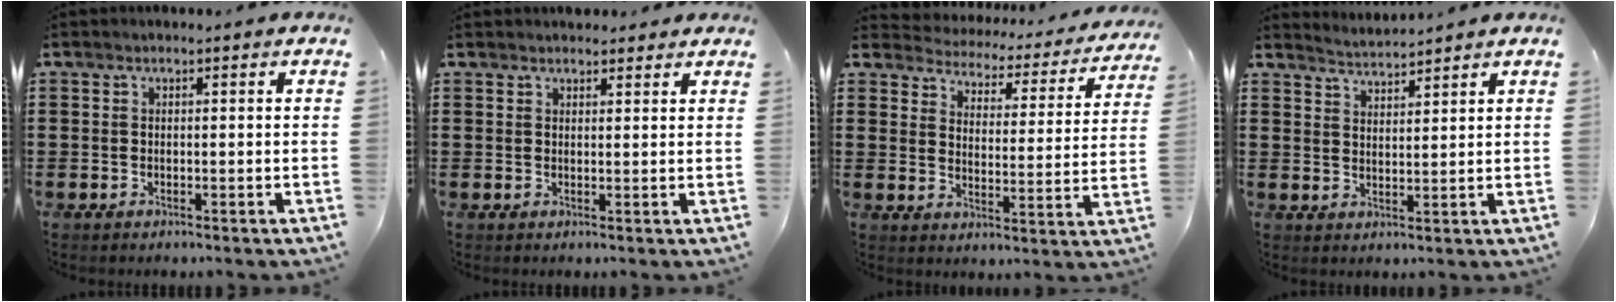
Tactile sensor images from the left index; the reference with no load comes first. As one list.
[{"total": 1.7, "force": [1.7, 0.4, 0.1], "torque": [0.002, 0.000, 0.032]}, {"total": 2.5, "force": [2.4, 0.5, -0.1], "torque": [-0.022, -0.027, 0.032]}, {"total": 2.8, "force": [2.8, -0.5, -0.2], "torque": [-0.004, -0.012, 0.051]}]